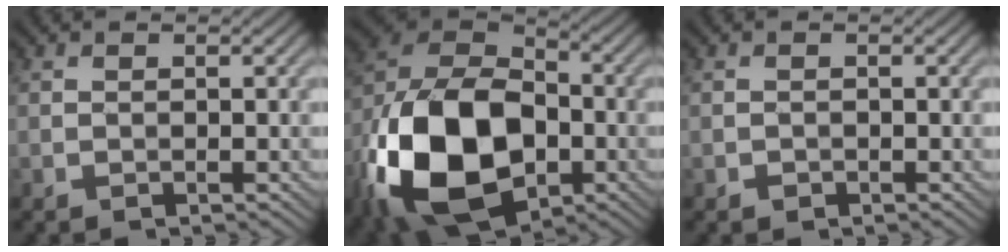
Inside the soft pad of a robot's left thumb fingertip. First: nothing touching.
{"total": 20.5, "force": [-6.9, 13.3, 14.0], "torque": [-0.321, -0.036, -0.129]}
{"total": 0.5, "force": [-0.4, 0.3, 0.0], "torque": [0.001, -0.001, -0.008]}